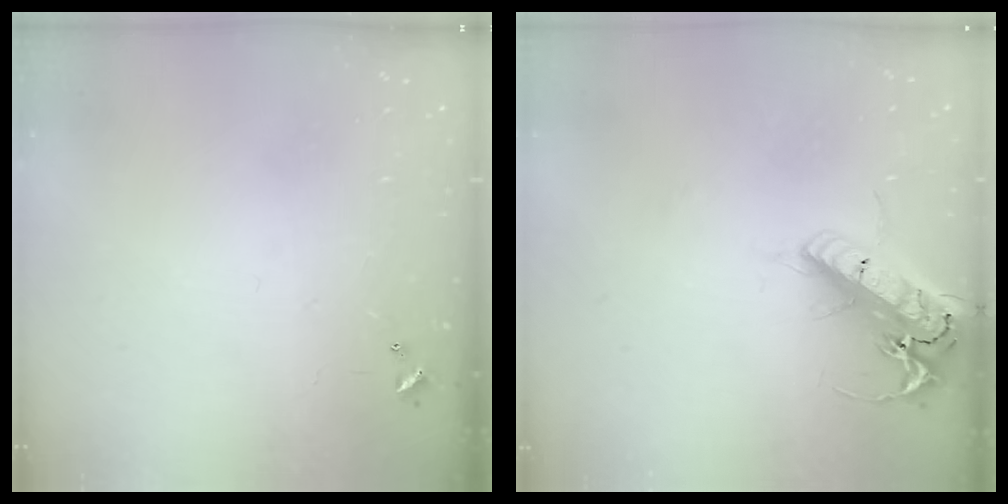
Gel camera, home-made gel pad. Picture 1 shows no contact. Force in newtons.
{"total": 20.0, "press": 19.6, "slide": 4.1}